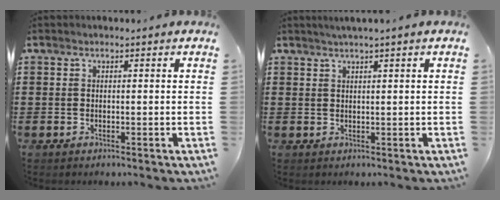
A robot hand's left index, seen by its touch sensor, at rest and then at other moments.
{"total": 1.4, "force": [1.1, -0.3, 0.8], "torque": [-0.015, 0.000, 0.021]}